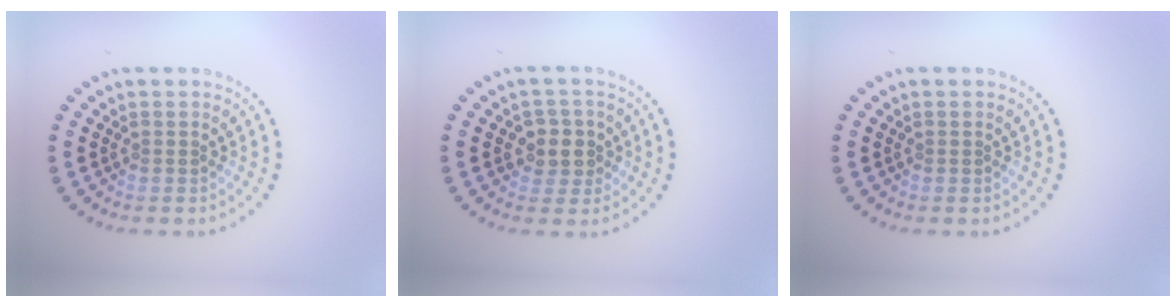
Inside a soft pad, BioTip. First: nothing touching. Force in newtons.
{"total": 2.7, "press": 2.5, "slide": 1.0}
{"total": 0.0}